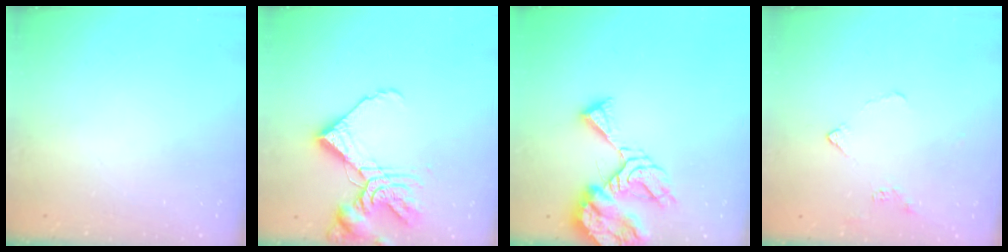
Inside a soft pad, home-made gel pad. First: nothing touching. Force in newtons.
{"total": 14.2, "press": 14.2, "slide": 1.6}
{"total": 12.1, "press": 12.0, "slide": 1.4}
{"total": 3.4, "press": 3.4, "slide": 0.7}